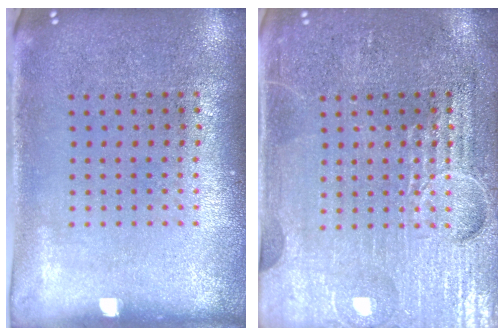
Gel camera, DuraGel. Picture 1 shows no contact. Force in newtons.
{"total": 3.9, "press": 3.9, "slide": 0.4}